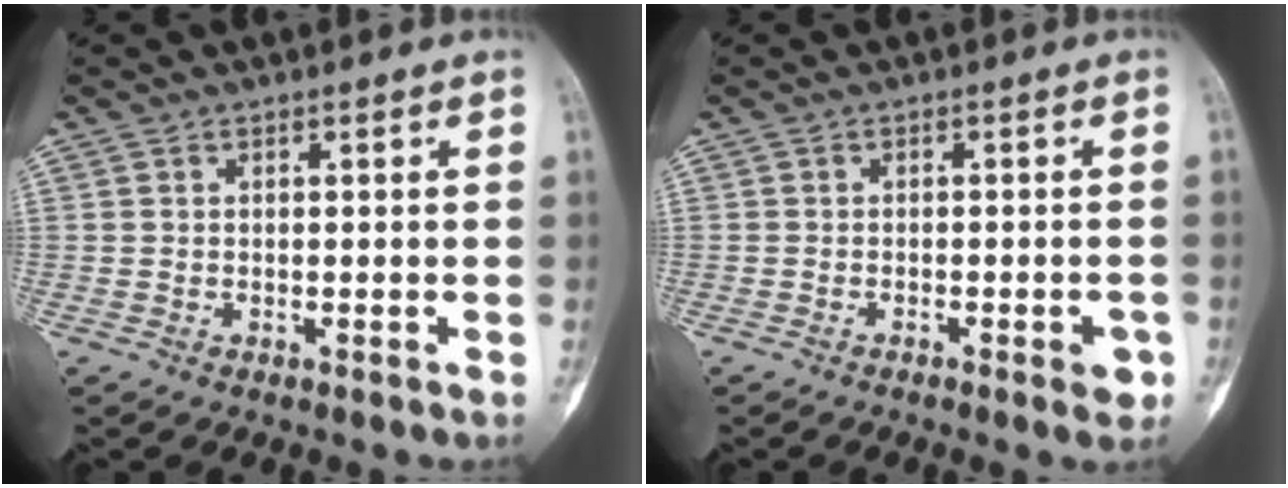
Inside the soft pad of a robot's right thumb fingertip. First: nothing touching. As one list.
[{"total": 3.1, "force": [-1.5, 1.1, 2.5], "torque": [-0.029, 0.011, -0.018]}]